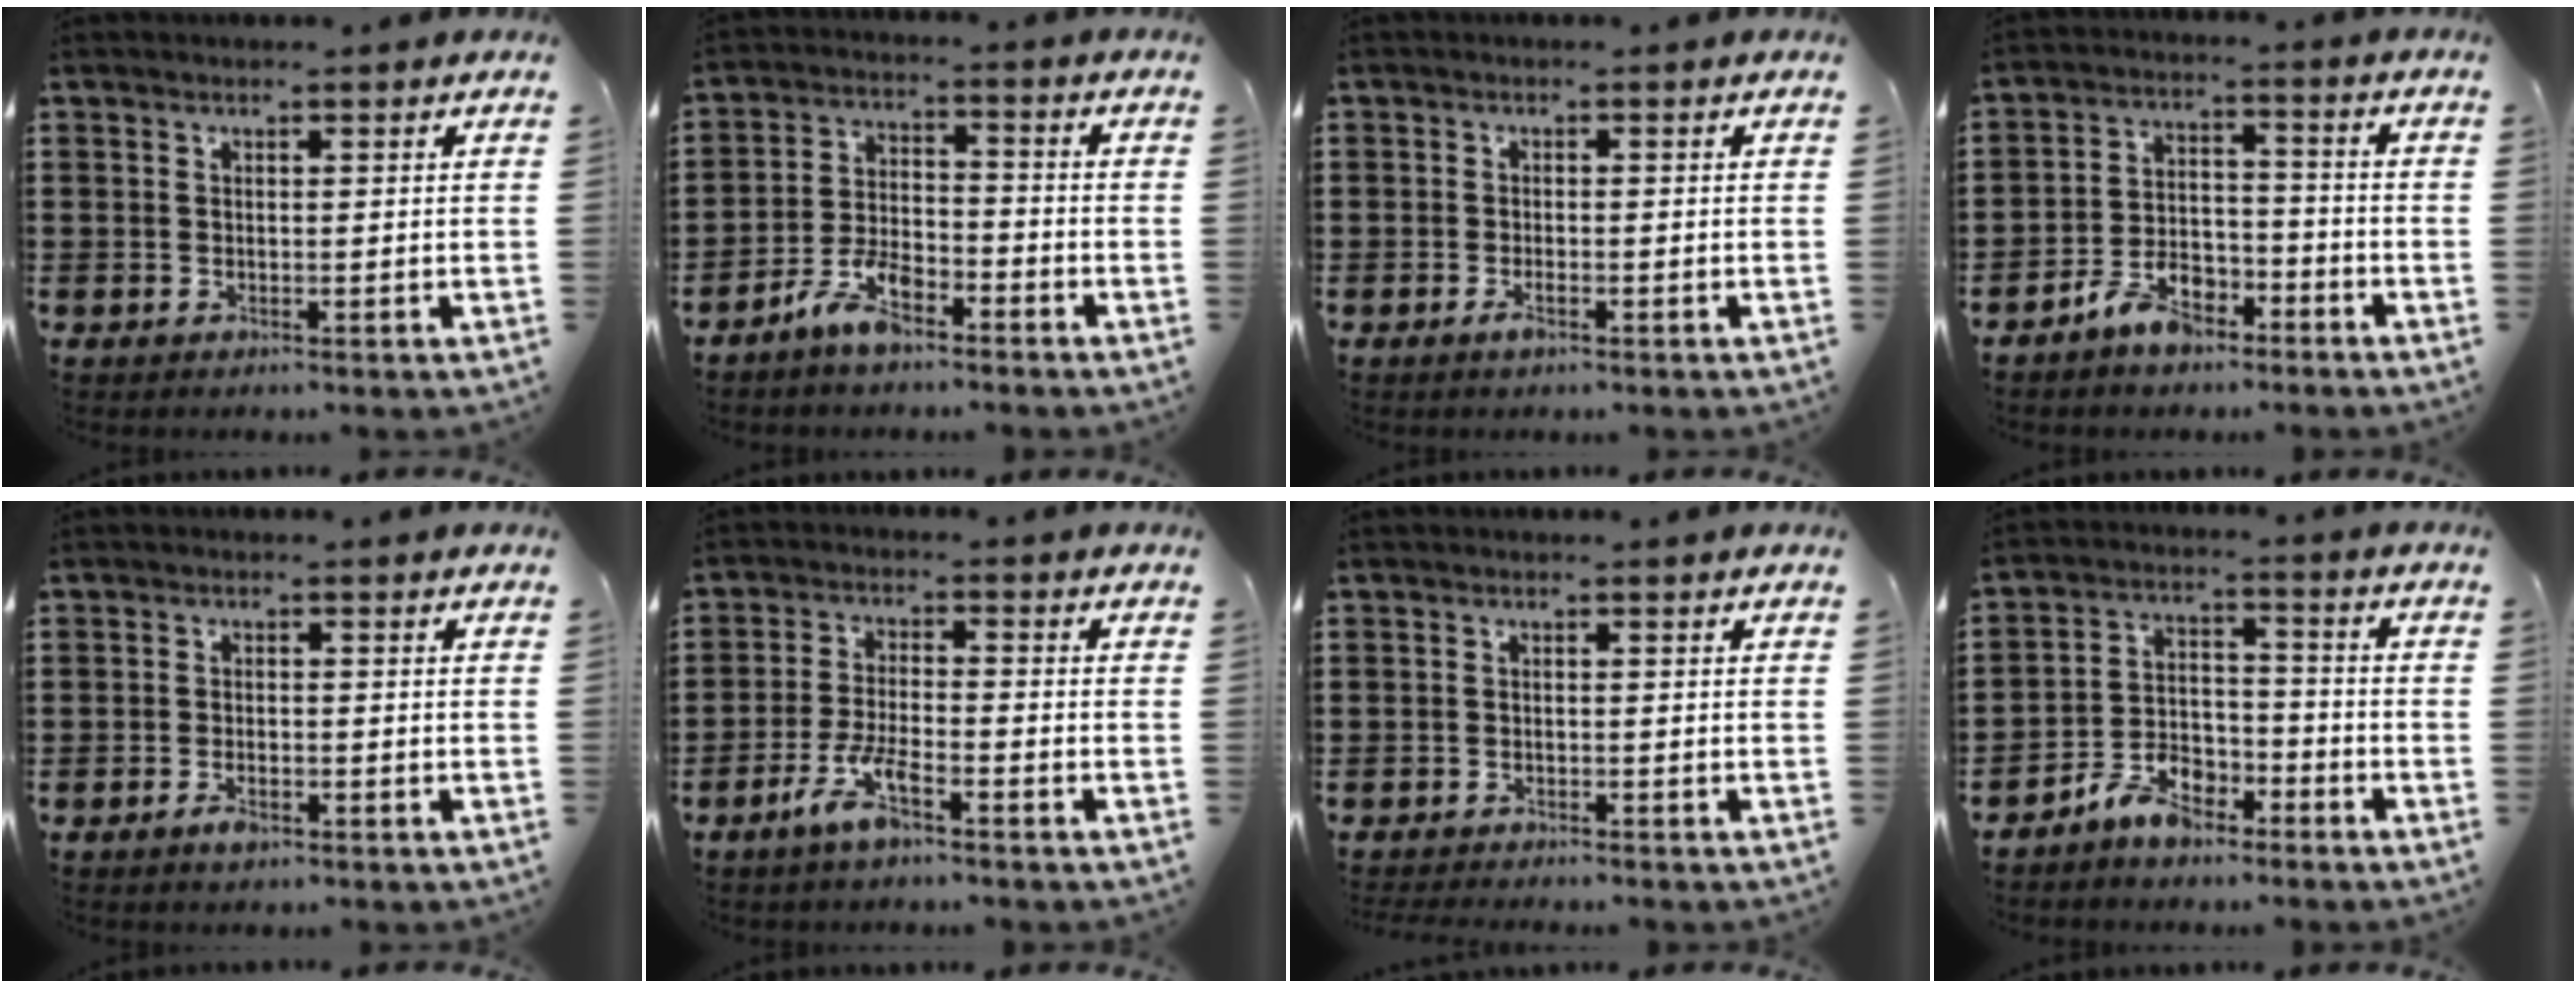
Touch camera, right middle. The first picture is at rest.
{"total": 6.5, "force": [-5.0, 2.3, 3.4], "torque": [-0.081, 0.009, -0.100]}
{"total": 1.5, "force": [-0.9, 0.5, 1.1], "torque": [-0.028, -0.004, -0.019]}
{"total": 6.5, "force": [-5.3, 2.8, 2.5], "torque": [-0.053, 0.017, -0.102]}
{"total": 2.2, "force": [-1.4, 0.9, 1.4], "torque": [-0.032, -0.002, -0.029]}
{"total": 6.0, "force": [-3.8, 1.3, 4.5], "torque": [-0.098, -0.002, -0.073]}
{"total": 1.2, "force": [-1.2, 0.0, 0.0], "torque": [-0.003, 0.002, -0.024]}
{"total": 6.7, "force": [-5.6, 2.9, 2.1], "torque": [-0.048, 0.018, -0.111]}